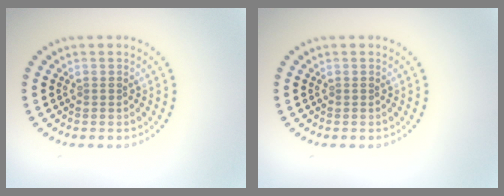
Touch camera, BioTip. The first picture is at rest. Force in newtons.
{"total": 0.0}